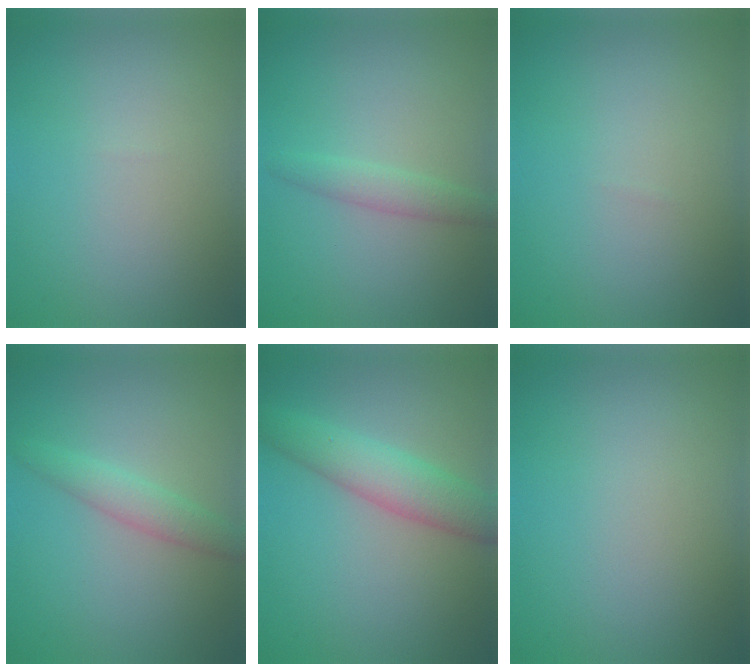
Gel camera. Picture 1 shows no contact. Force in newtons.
{"total": 1.8, "press": 1.8, "slide": 0.1}
{"total": 0.0}
{"total": 2.3, "press": 2.3, "slide": 0.2}
{"total": 4.3, "press": 4.3, "slide": 0.2}
{"total": 0.0}